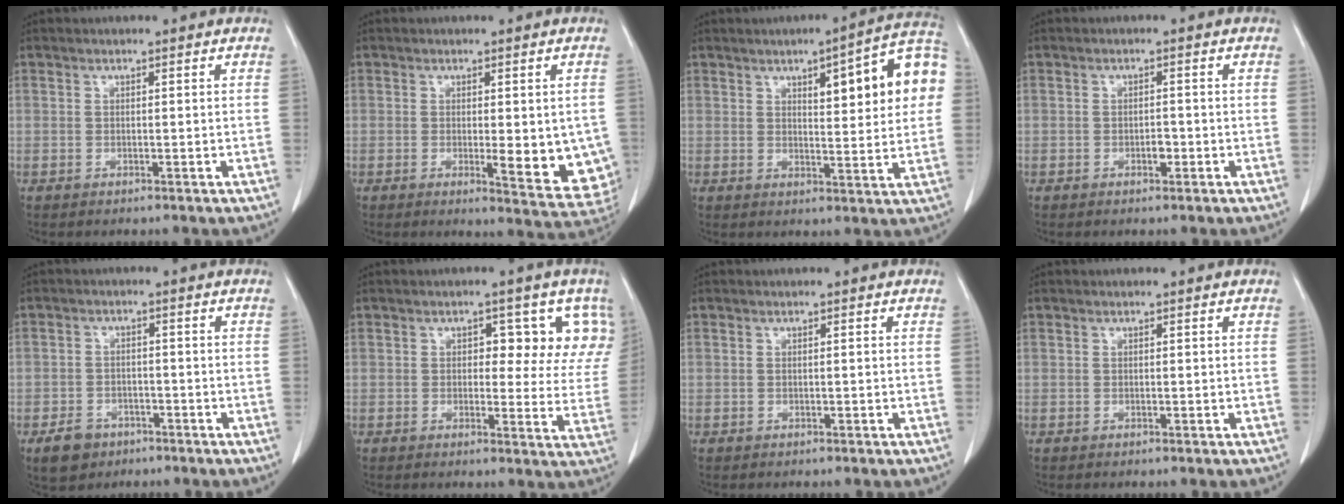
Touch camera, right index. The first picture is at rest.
{"total": 9.3, "force": [-1.6, 2.9, 8.7], "torque": [-0.089, -0.018, -0.017]}
{"total": 13.7, "force": [3.8, 2.7, 12.9], "torque": [-0.165, 0.025, 0.046]}
{"total": 1.4, "force": [-0.6, 0.7, 1.1], "torque": [-0.016, 0.002, -0.009]}
{"total": 4.7, "force": [-2.8, 3.5, 1.3], "torque": [-0.024, 0.008, -0.038]}
{"total": 8.0, "force": [3.5, 4.6, 5.5], "torque": [-0.043, 0.006, 0.031]}
{"total": 0.0}
{"total": 0.0}